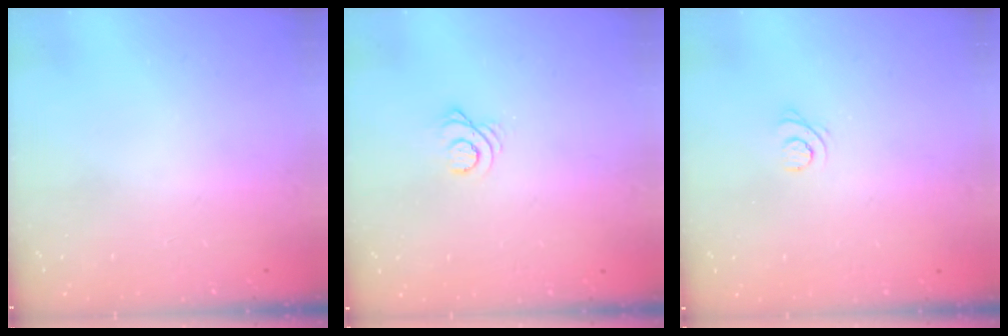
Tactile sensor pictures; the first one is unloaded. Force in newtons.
{"total": 2.9, "press": 2.9, "slide": 0.4}
{"total": 3.2, "press": 3.2, "slide": 0.2}